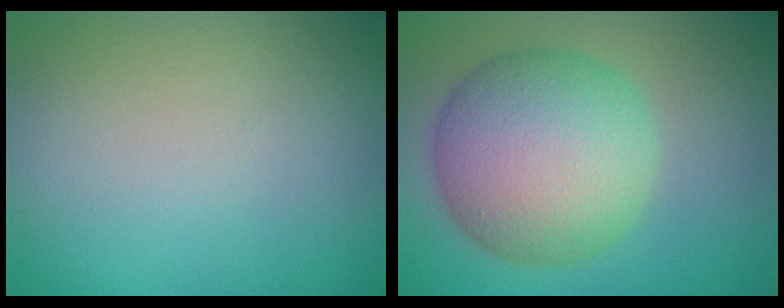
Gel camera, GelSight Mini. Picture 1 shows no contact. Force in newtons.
{"total": 9.4, "press": 9.4, "slide": 0.2}